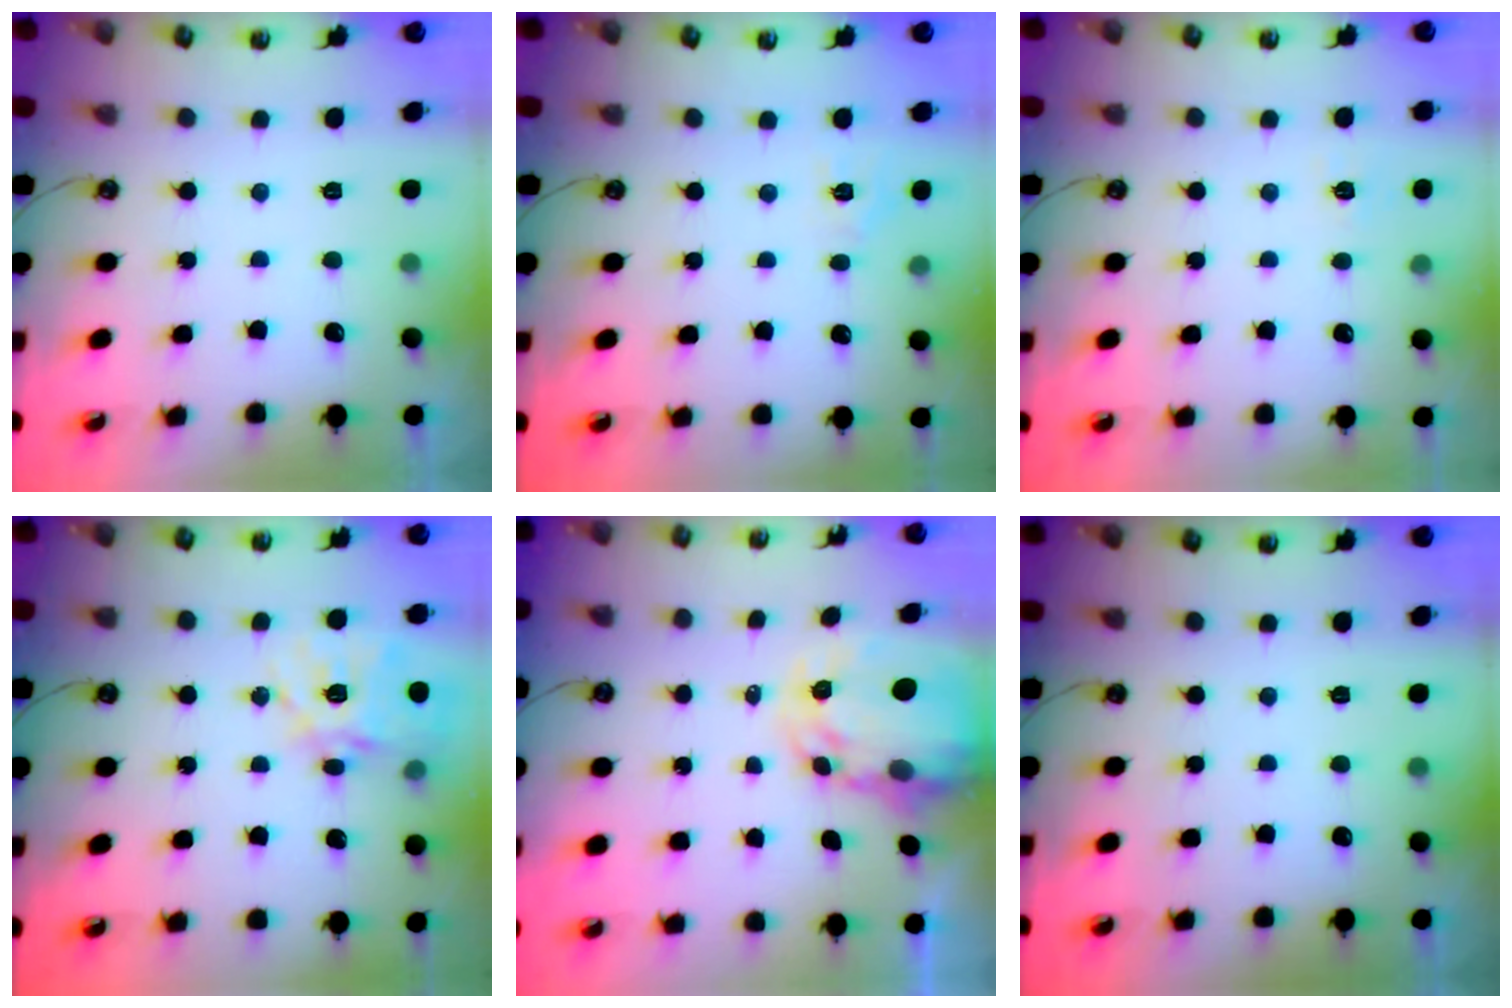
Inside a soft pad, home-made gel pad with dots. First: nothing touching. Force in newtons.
{"total": 5.0, "press": 5.0, "slide": 0.6}
{"total": 5.7, "press": 5.7, "slide": 0.5}
{"total": 17.4, "press": 17.3, "slide": 1.5}
{"total": 5.5, "press": 5.5, "slide": 0.6}
{"total": 0.0}